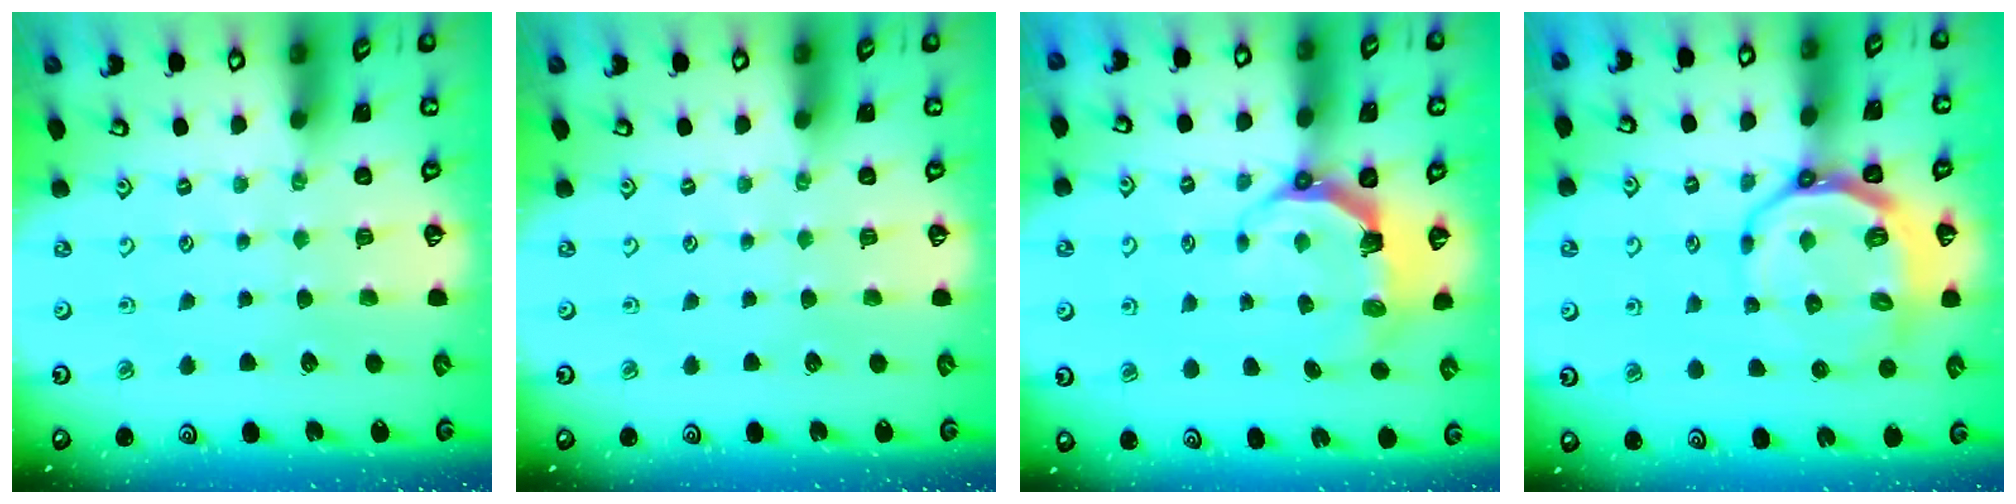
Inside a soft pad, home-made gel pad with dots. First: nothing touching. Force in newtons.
{"total": 0.0}
{"total": 6.5, "press": 4.8, "slide": 4.3}
{"total": 13.5, "press": 13.0, "slide": 3.7}